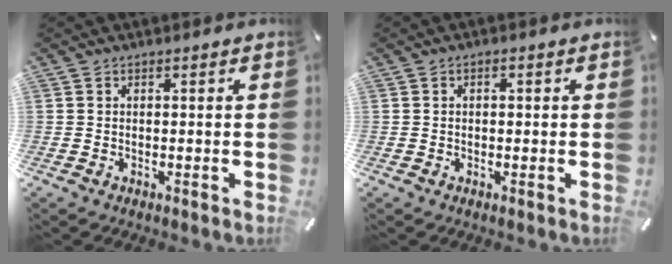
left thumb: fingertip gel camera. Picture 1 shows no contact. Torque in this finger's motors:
{"motor_torque": [-0.11, -0.41, -0.22, 0.05, -0.09]}